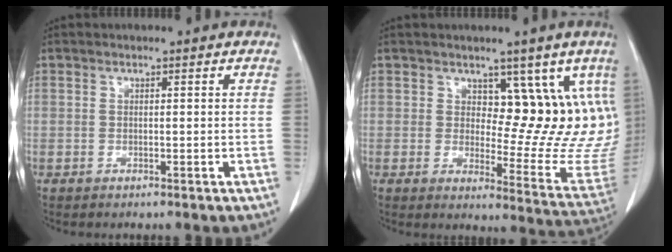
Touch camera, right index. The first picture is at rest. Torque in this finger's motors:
{"motor_torque": [0.17, 0.32, 0.20, 0.01]}